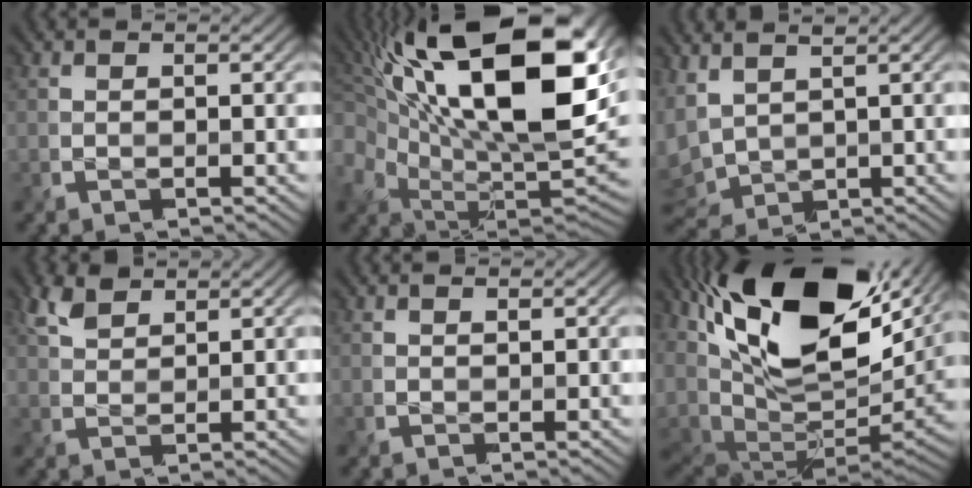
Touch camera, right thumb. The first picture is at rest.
{"total": 22.0, "force": [6.5, 10.4, 18.2], "torque": [-0.328, 0.024, 0.109]}
{"total": 5.8, "force": [1.9, 3.3, 4.4], "torque": [-0.139, 0.003, 0.039]}
{"total": 3.7, "force": [2.5, 1.7, 2.1], "torque": [-0.055, 0.007, 0.053]}
{"total": 0.6, "force": [0.5, 0.0, 0.4], "torque": [-0.011, 0.001, 0.009]}
{"total": 19.6, "force": [6.7, 9.9, 15.5], "torque": [-0.312, -0.001, 0.133]}